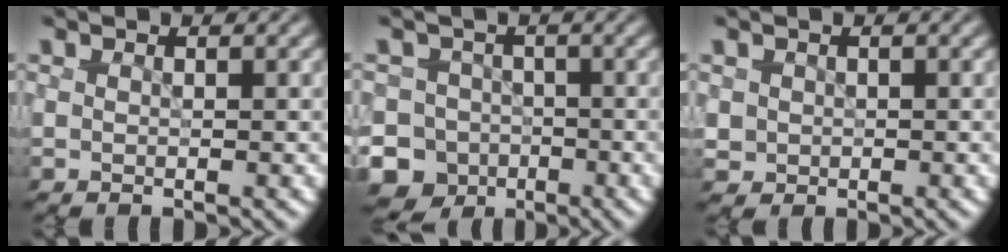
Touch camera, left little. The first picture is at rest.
{"total": 9.9, "force": [-5.8, 7.9, 1.4], "torque": [-0.017, -0.025, -0.111]}
{"total": 0.8, "force": [0.3, 0.6, -0.5], "torque": [0.014, 0.005, 0.008]}